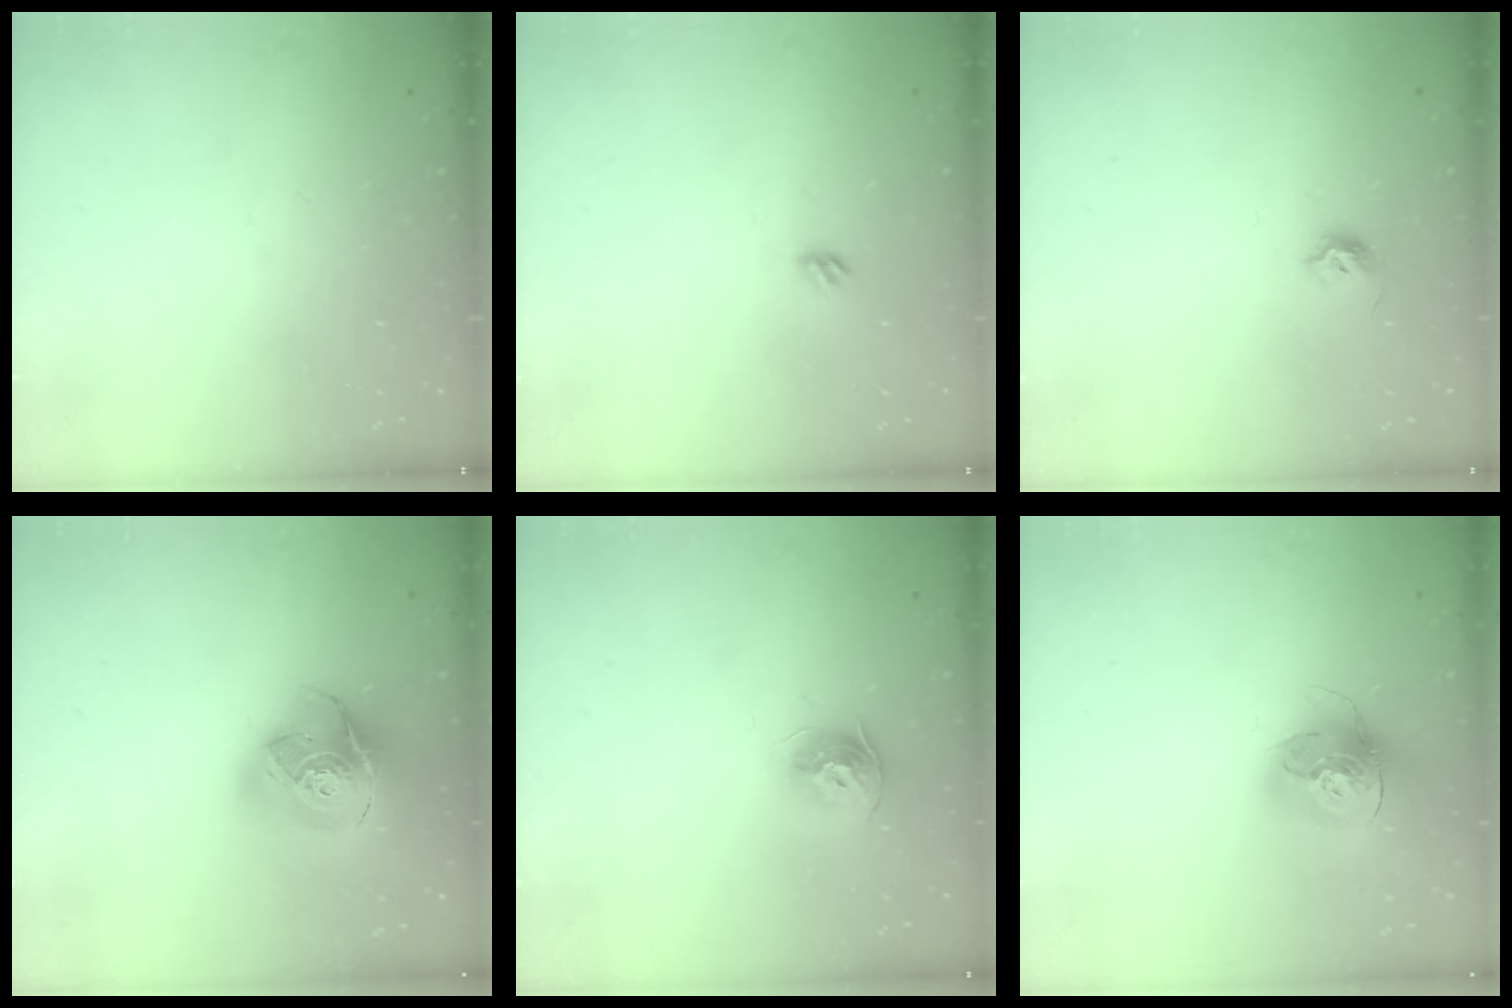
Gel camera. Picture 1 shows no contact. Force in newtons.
{"total": 3.2, "press": 3.1, "slide": 0.8}
{"total": 5.7, "press": 5.6, "slide": 1.0}
{"total": 18.9, "press": 18.8, "slide": 2.1}
{"total": 9.5, "press": 9.4, "slide": 0.9}
{"total": 16.6, "press": 16.6, "slide": 1.6}